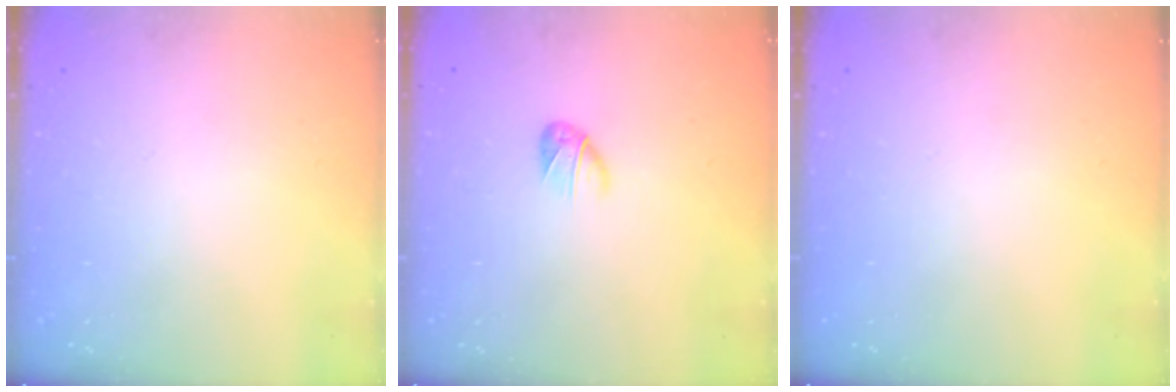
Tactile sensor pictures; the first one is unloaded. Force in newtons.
{"total": 3.4, "press": 3.3, "slide": 0.8}
{"total": 0.0}